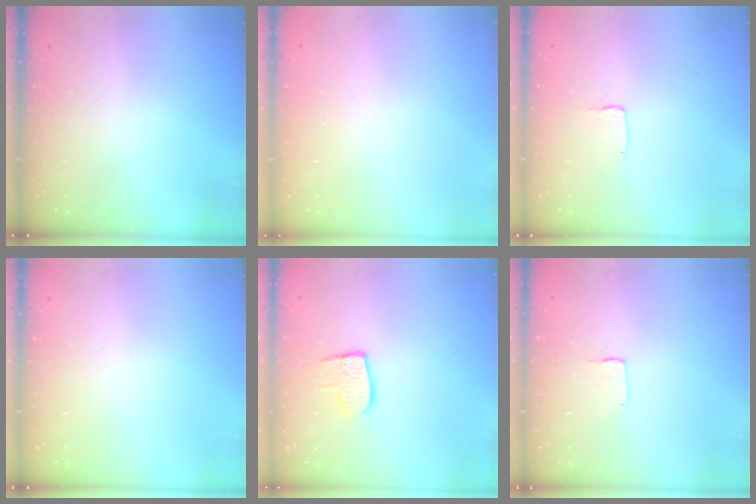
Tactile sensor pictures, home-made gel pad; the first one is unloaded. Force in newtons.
{"total": 0.0}
{"total": 1.0, "press": 1.0, "slide": 0.1}
{"total": 0.0}
{"total": 8.9, "press": 8.8, "slide": 0.5}
{"total": 1.0, "press": 1.0, "slide": 0.1}